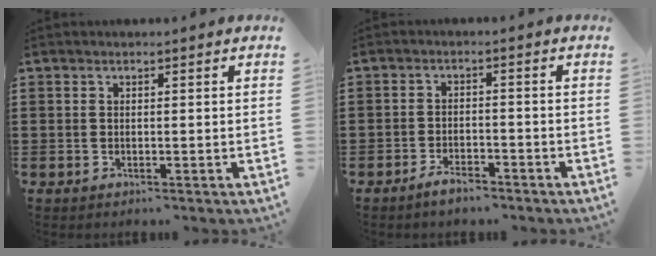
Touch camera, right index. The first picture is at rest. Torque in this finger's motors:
{"motor_torque": [0.17, 0.58, -0.30, -0.21]}